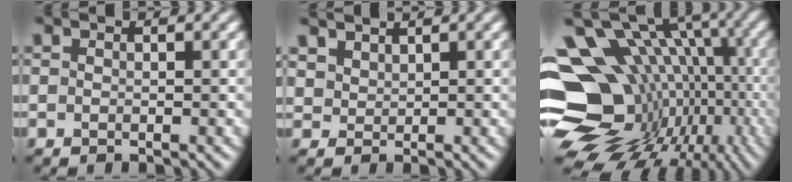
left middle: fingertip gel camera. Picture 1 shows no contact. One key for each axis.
{"total": 2.2, "fx": 2.0, "fy": 0.9, "fz": 0.4, "tx": -0.016, "ty": -0.005, "tz": 0.054}
{"total": 17.9, "fx": -2.6, "fy": 14.0, "fz": 11.0, "tx": -0.190, "ty": 0.004, "tz": -0.011}